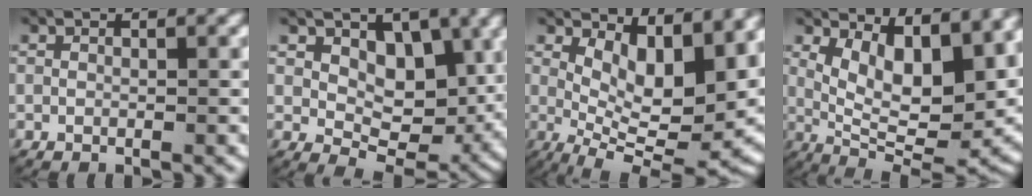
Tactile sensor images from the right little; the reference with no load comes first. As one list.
[{"total": 5.9, "force": [0.6, 4.0, 4.3], "torque": [-0.059, -0.038, 0.027]}, {"total": 10.8, "force": [-0.2, 4.5, 9.8], "torque": [-0.131, -0.044, 0.018]}, {"total": 11.5, "force": [1.5, 5.0, 10.3], "torque": [-0.123, -0.025, 0.035]}]